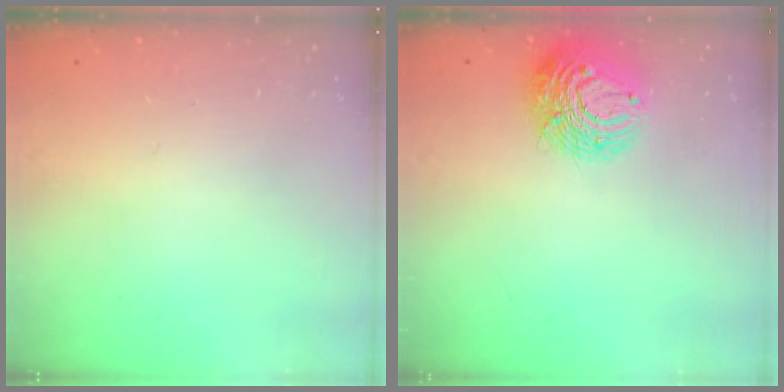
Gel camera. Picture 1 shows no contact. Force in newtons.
{"total": 12.1, "press": 12.0, "slide": 1.4}